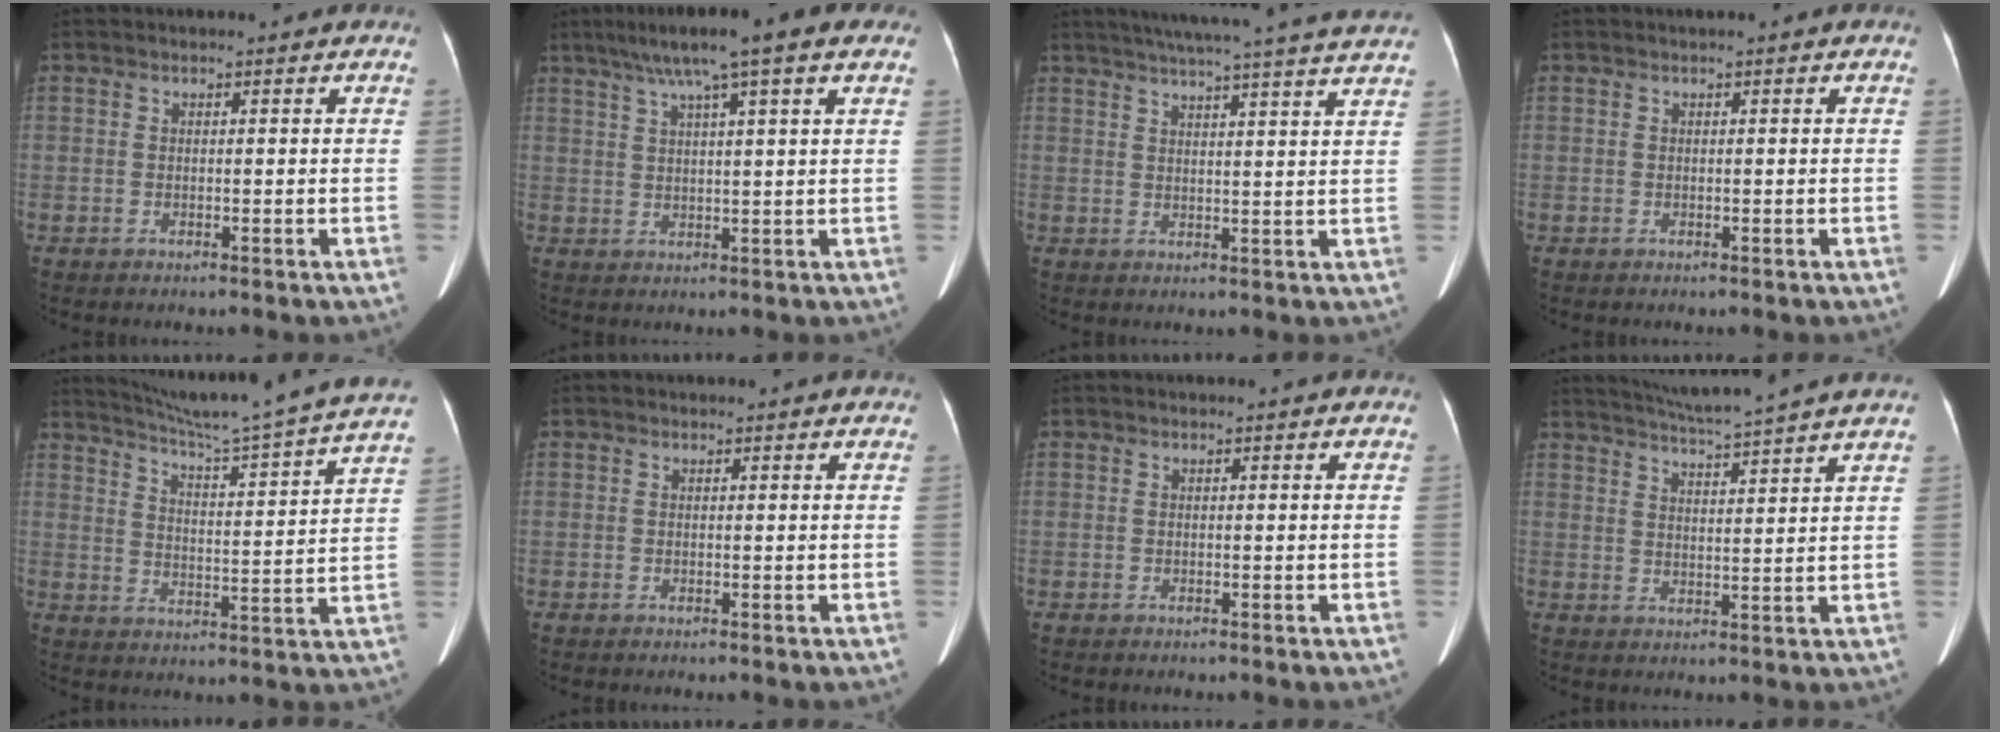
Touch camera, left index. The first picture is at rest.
{"total": 11.0, "force": [6.9, 0.3, 8.5], "torque": [-0.137, 0.038, 0.101]}
{"total": 21.2, "force": [18.8, -1.1, 9.6], "torque": [-0.156, -0.008, 0.235]}
{"total": 0.0}
{"total": 22.5, "force": [20.0, -2.1, 9.9], "torque": [-0.166, -0.052, 0.266]}
{"total": 0.7, "force": [0.6, 0.3, 0.1], "torque": [-0.011, 0.003, 0.006]}
{"total": 0.0}
{"total": 11.8, "force": [10.6, -1.8, 4.9], "torque": [-0.089, 0.000, 0.151]}